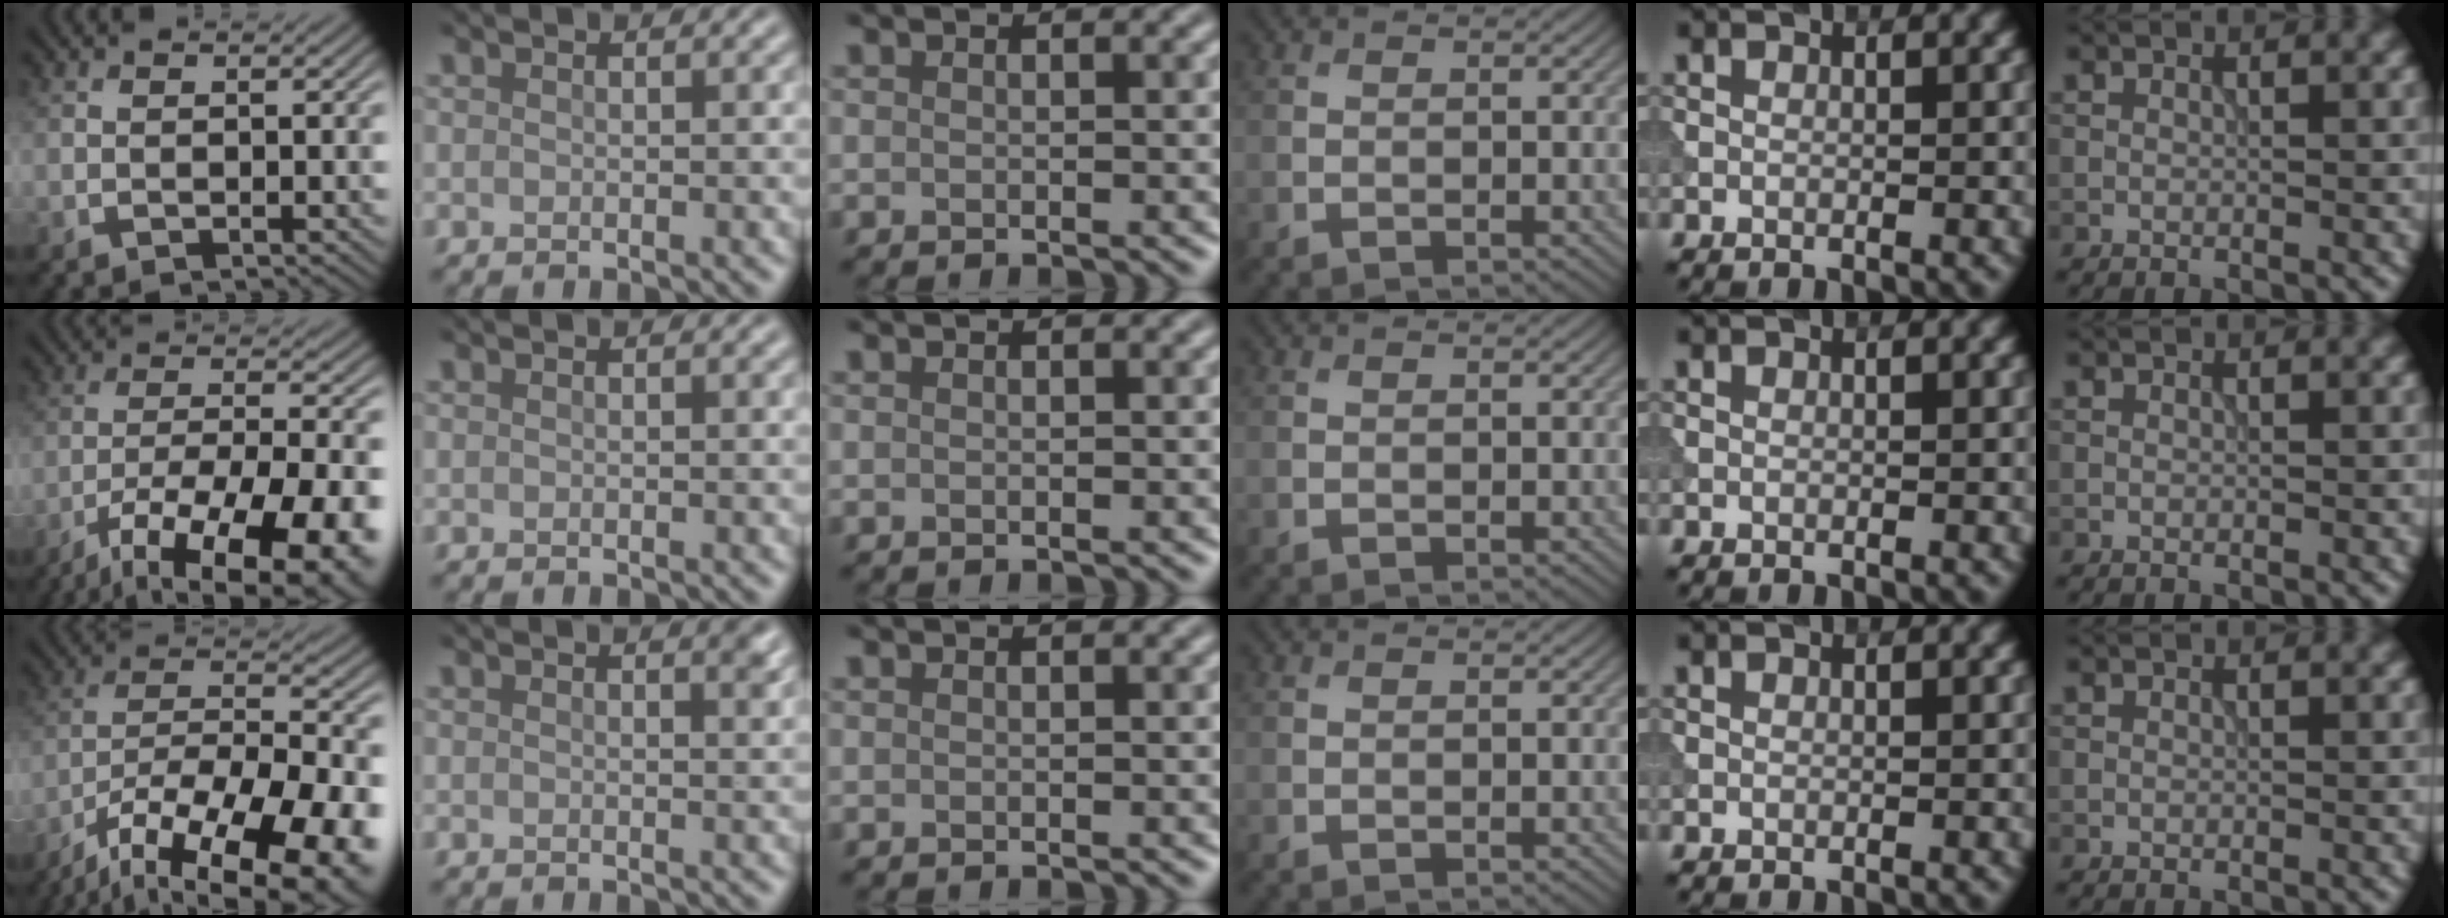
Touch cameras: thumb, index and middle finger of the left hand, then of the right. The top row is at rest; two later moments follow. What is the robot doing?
{"motion": "extract", "object": "tissue"}